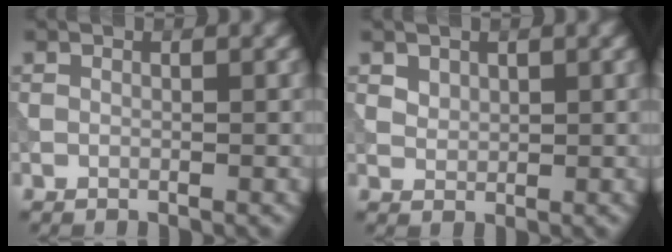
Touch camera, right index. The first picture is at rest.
{"total": 1.5, "force": [1.0, 1.0, 0.5], "torque": [-0.012, -0.008, 0.027]}